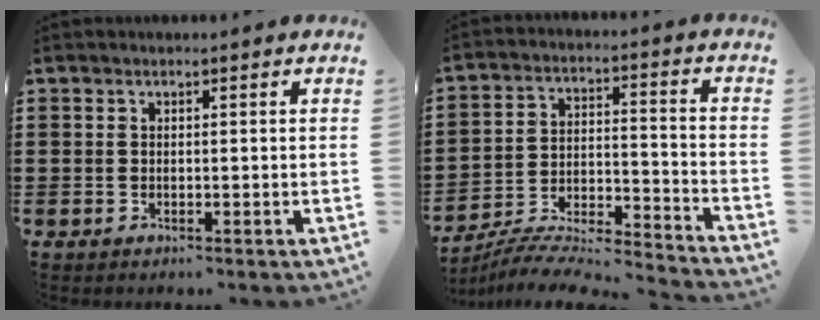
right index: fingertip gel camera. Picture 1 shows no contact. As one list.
[{"total": 6.2, "force": [-5.9, 0.4, 1.9], "torque": [-0.041, -0.012, -0.118]}]